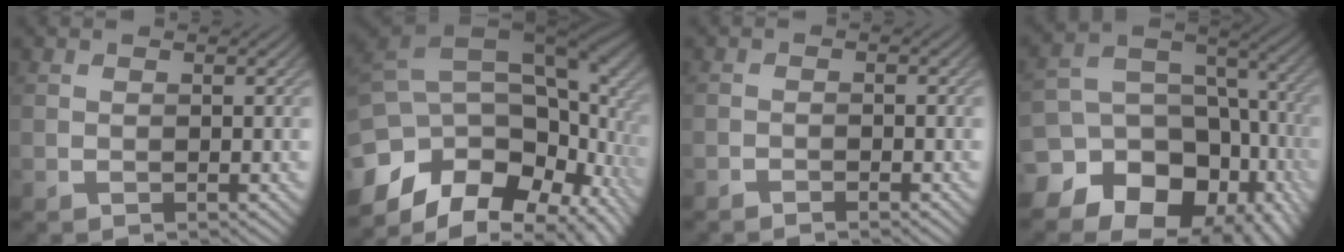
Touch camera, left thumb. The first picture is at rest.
{"total": 16.9, "force": [-4.6, 10.7, 12.2], "torque": [-0.245, -0.004, -0.069]}
{"total": 1.1, "force": [-1.0, 0.1, 0.5], "torque": [-0.011, 0.001, -0.020]}
{"total": 18.3, "force": [-9.6, 13.4, 7.9], "torque": [-0.174, -0.039, -0.137]}